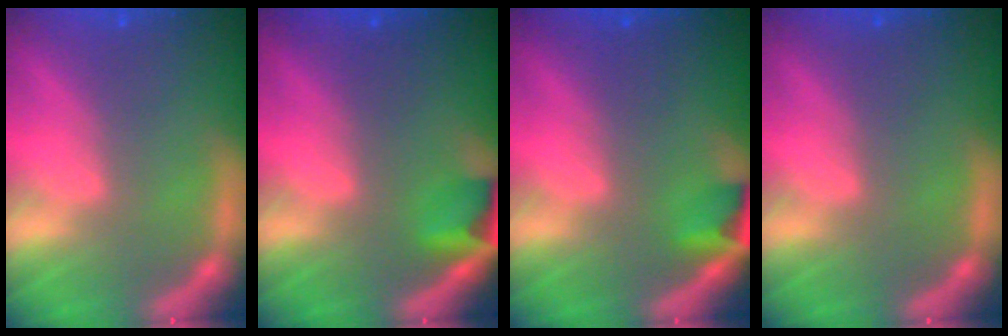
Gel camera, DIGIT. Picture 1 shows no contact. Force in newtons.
{"total": 2.9}
{"total": 2.4}
{"total": 0.0}